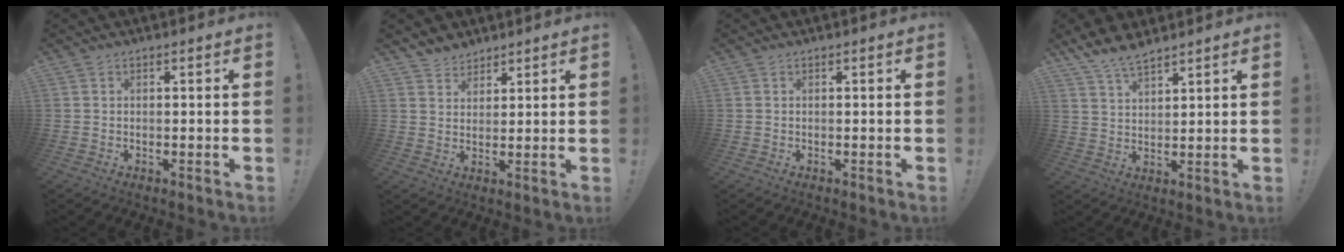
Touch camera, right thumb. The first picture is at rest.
{"total": 5.0, "force": [4.3, 2.6, 0.5], "torque": [-0.009, -0.027, 0.081]}
{"total": 0.0}
{"total": 7.1, "force": [6.2, 2.0, 2.9], "torque": [-0.055, -0.032, 0.115]}